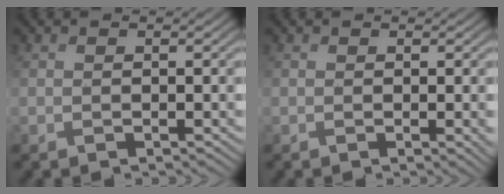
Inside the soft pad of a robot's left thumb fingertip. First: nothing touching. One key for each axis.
{"total": 1.3, "fx": -0.1, "fy": 0.2, "fz": 1.3, "tx": -0.019, "ty": -0.003, "tz": -0.002}